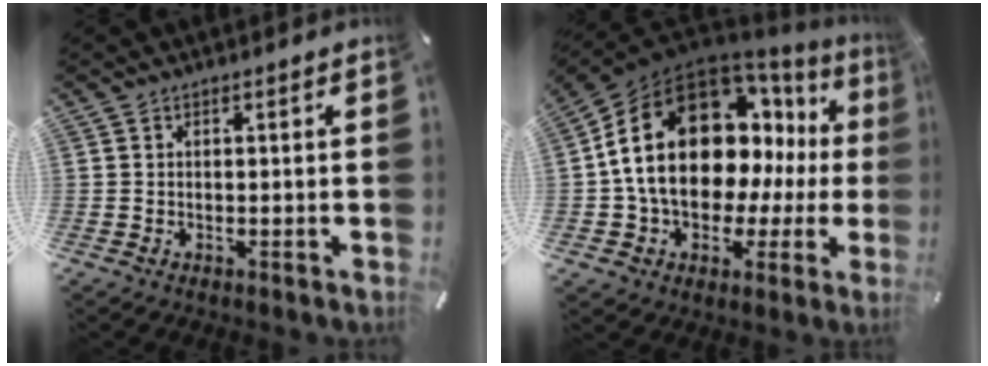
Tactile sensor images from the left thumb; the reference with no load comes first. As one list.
[{"total": 21.8, "force": [4.6, 15.2, 14.9], "torque": [-0.264, -0.043, 0.087]}]